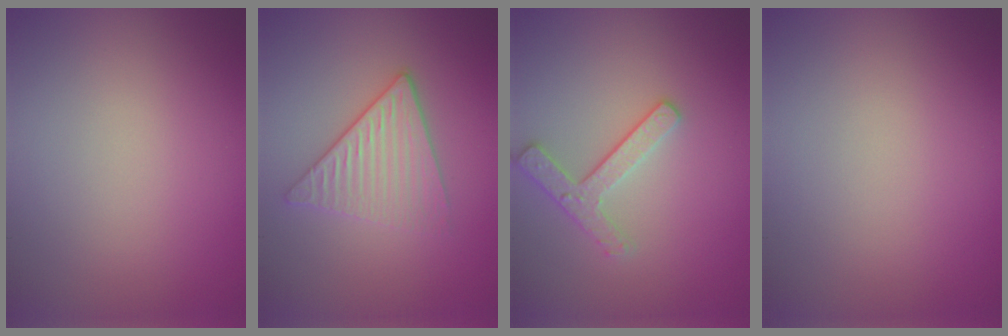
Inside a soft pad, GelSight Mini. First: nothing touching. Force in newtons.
{"total": 3.5, "press": 3.1, "slide": 1.7}
{"total": 2.5, "press": 2.4, "slide": 0.7}
{"total": 0.0}